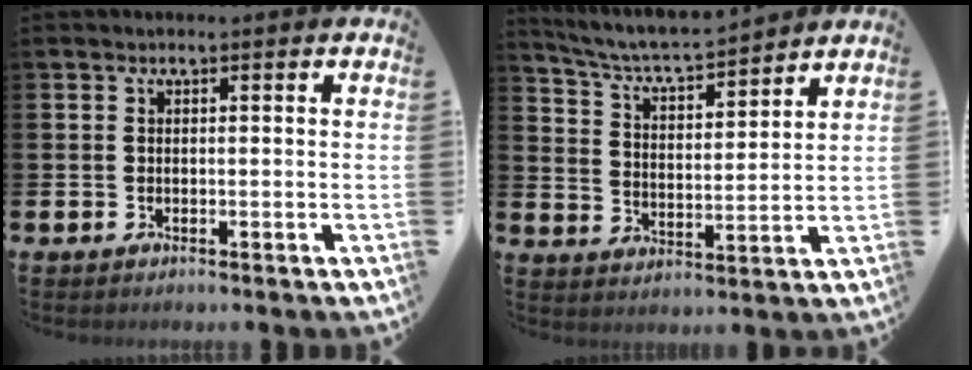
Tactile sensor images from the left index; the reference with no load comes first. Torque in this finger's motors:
{"motor_torque": [-0.08, -0.14, 0.11, 0.04]}